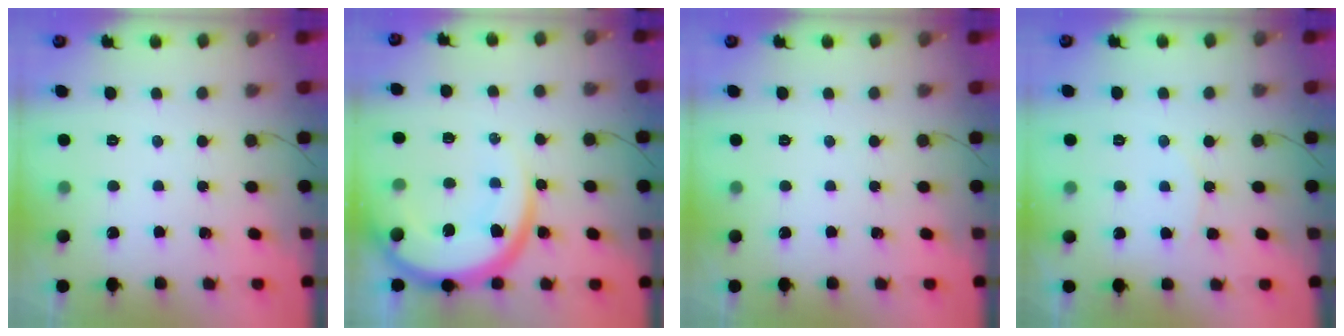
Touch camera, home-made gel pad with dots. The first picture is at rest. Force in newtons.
{"total": 14.3, "press": 14.2, "slide": 1.3}
{"total": 0.0}
{"total": 5.6, "press": 5.5, "slide": 0.7}